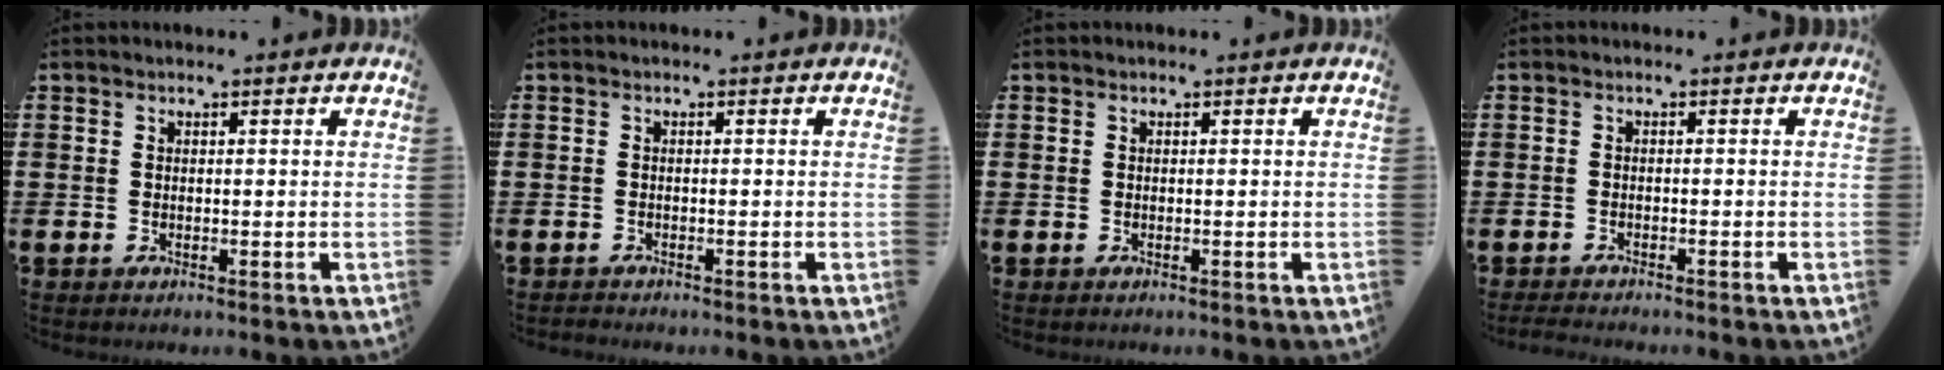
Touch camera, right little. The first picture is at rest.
{"total": 0.0}
{"total": 0.0}
{"total": 1.1, "force": [-1.0, 0.1, 0.5], "torque": [-0.010, 0.000, -0.020]}